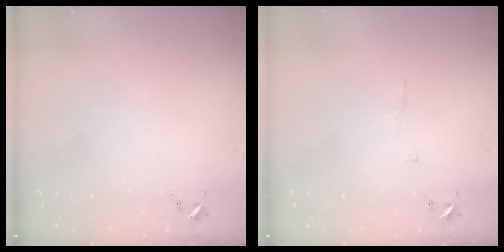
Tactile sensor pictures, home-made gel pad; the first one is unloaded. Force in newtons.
{"total": 3.6, "press": 3.6, "slide": 0.4}